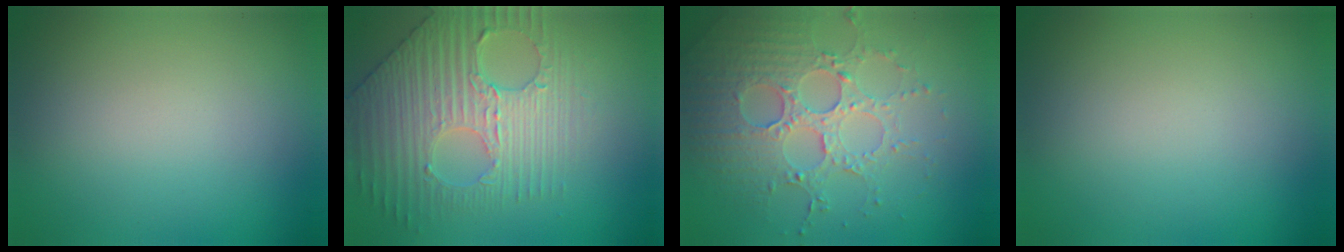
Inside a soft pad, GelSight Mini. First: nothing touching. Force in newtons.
{"total": 5.3, "press": 5.0, "slide": 1.9}
{"total": 5.5, "press": 4.8, "slide": 2.7}
{"total": 0.0}